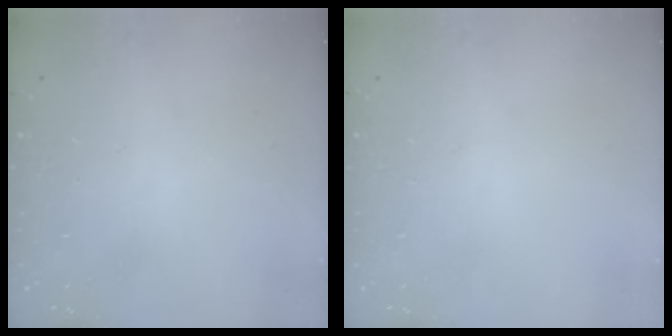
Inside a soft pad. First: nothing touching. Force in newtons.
{"total": 0.0}